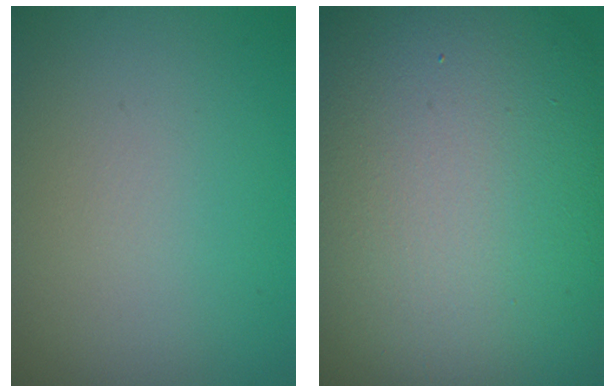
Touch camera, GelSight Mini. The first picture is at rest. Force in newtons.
{"total": 21.4, "press": 21.3, "slide": 1.1}